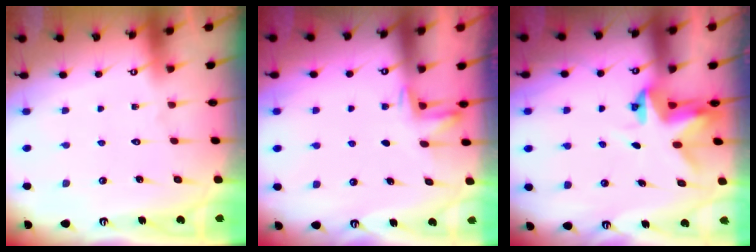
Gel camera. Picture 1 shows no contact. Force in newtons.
{"total": 2.2, "press": 2.1, "slide": 0.4}
{"total": 3.8, "press": 3.8, "slide": 0.3}